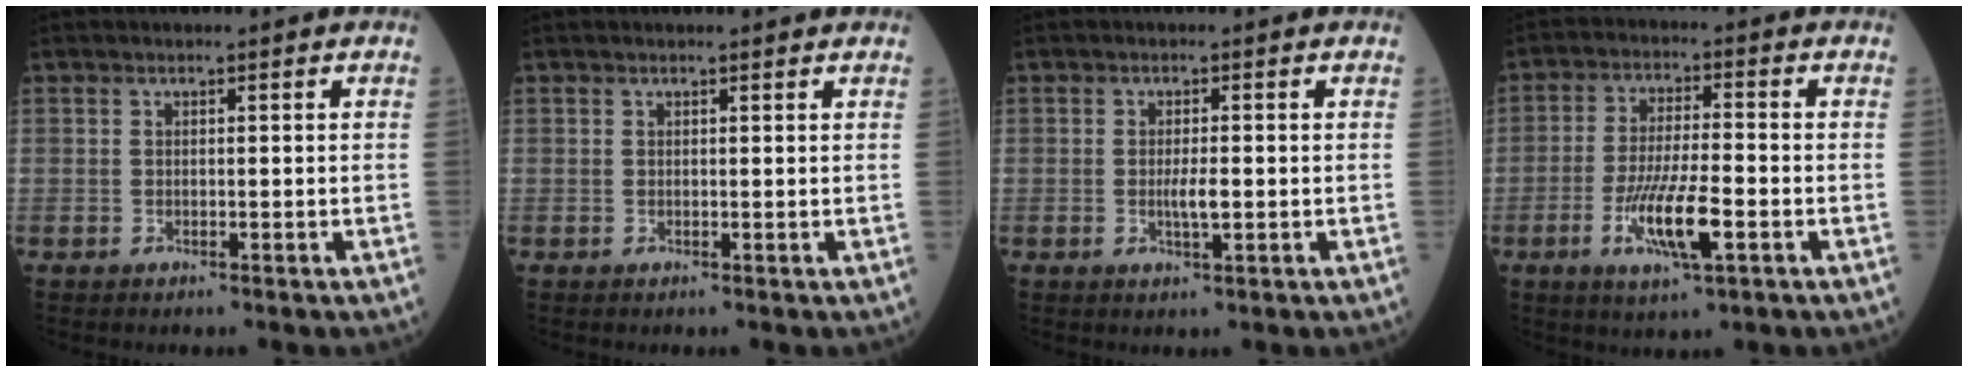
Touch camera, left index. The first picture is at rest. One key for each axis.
{"total": 1.1, "fx": 1.1, "fy": 0.2, "fz": 0.2, "tx": -0.011, "ty": 0.001, "tz": 0.010}
{"total": 2.5, "fx": -0.4, "fy": 0.4, "fz": 2.4, "tx": -0.049, "ty": -0.003, "tz": -0.005}
{"total": 9.1, "fx": -3.4, "fy": 1.4, "fz": 8.3, "tx": -0.166, "ty": -0.012, "tz": -0.060}